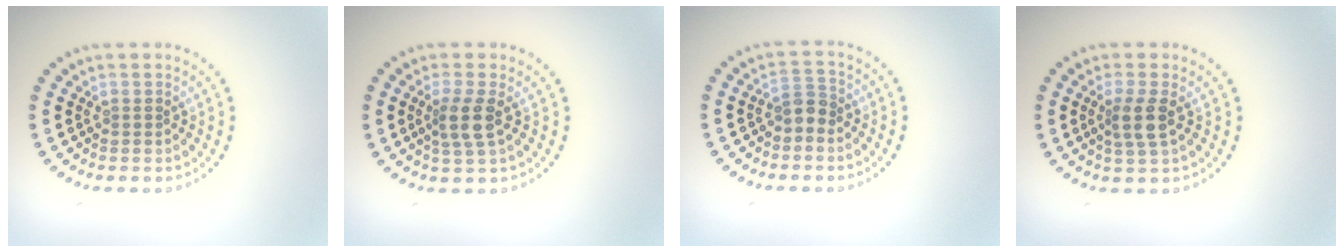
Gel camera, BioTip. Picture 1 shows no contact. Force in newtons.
{"total": 2.6, "press": 2.1, "slide": 1.5}
{"total": 1.8, "press": 1.5, "slide": 1.0}
{"total": 2.3, "press": 2.1, "slide": 1.1}